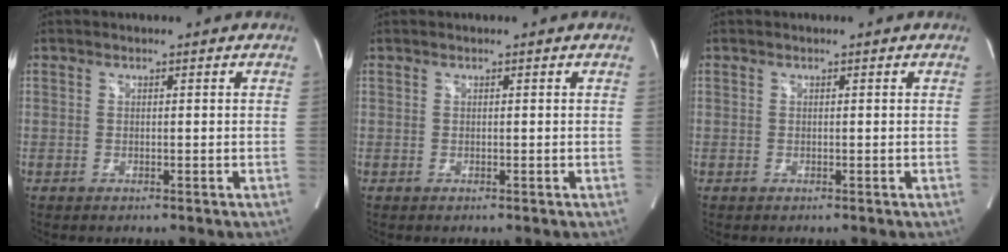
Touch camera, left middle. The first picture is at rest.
{"total": 0.0}
{"total": 0.0}